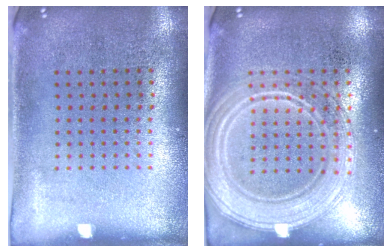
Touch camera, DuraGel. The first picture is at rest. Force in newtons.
{"total": 3.8, "press": 3.7, "slide": 0.7}